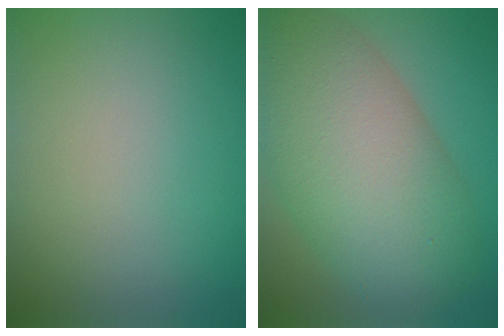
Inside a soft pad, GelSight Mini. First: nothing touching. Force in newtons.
{"total": 11.8, "press": 11.8, "slide": 0.5}